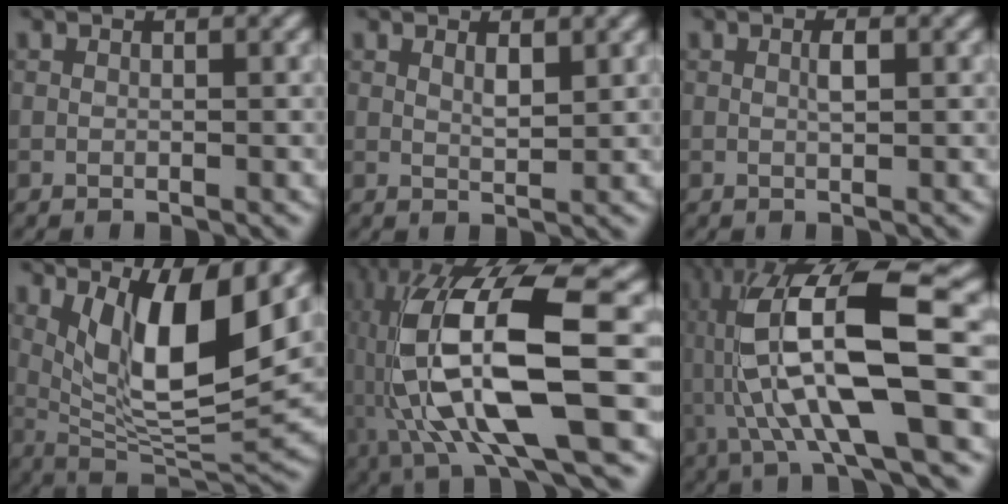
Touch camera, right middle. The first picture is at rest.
{"total": 1.0, "force": [0.9, 0.0, 0.5], "torque": [-0.012, 0.000, 0.021]}
{"total": 0.6, "force": [0.2, 0.0, 0.5], "torque": [-0.013, 0.005, 0.011]}
{"total": 9.2, "force": [3.0, 2.8, 8.2], "torque": [-0.136, -0.019, 0.067]}
{"total": 14.4, "force": [-0.9, 4.7, 13.6], "torque": [-0.291, -0.001, -0.006]}
{"total": 12.3, "force": [0.3, 3.4, 11.8], "torque": [-0.230, 0.009, 0.011]}